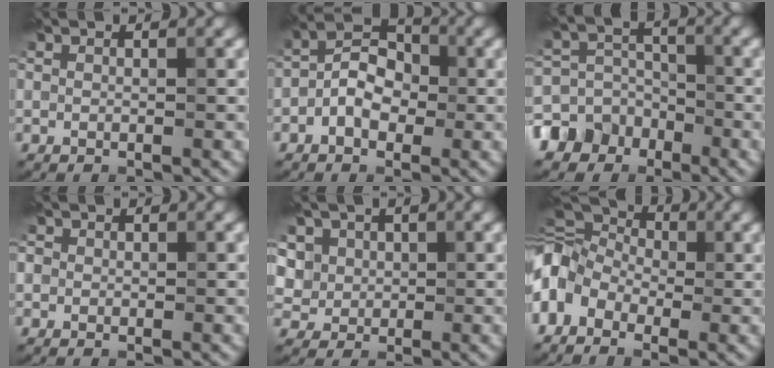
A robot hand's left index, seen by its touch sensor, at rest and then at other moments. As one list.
[{"total": 4.0, "force": [-1.1, 2.7, 2.7], "torque": [-0.038, 0.012, -0.028]}, {"total": 8.1, "force": [-4.8, 6.4, 1.4], "torque": [-0.010, -0.010, -0.104]}, {"total": 0.9, "force": [0.2, 0.9, 0.1], "torque": [0.005, -0.003, -0.004]}, {"total": 5.4, "force": [2.3, 4.5, 1.9], "torque": [-0.041, 0.007, 0.031]}, {"total": 10.4, "force": [-1.5, 8.0, 6.5], "torque": [-0.137, 0.026, -0.054]}]